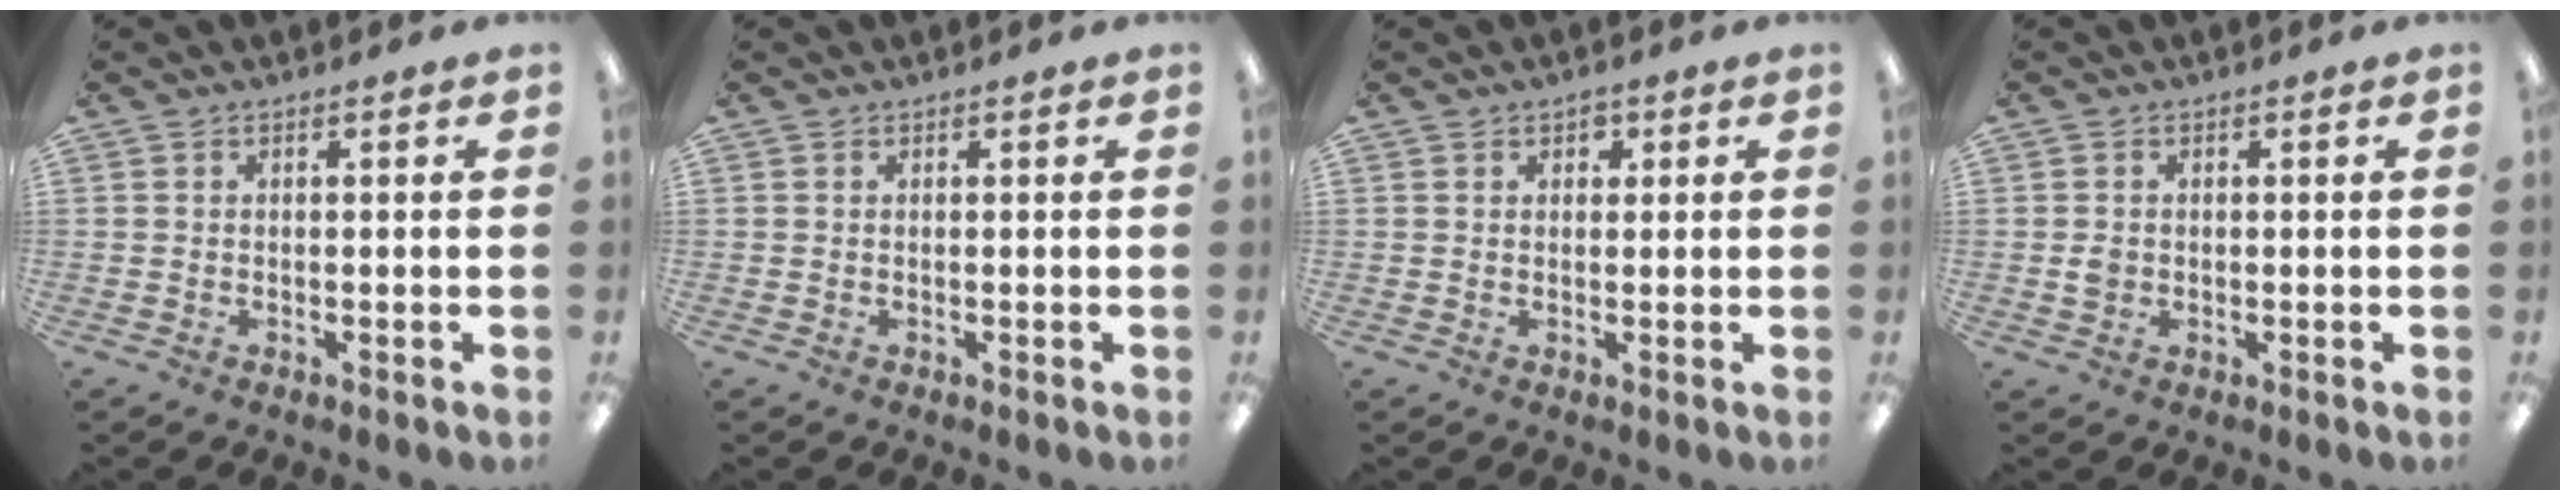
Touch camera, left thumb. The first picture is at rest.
{"total": 0.0}
{"total": 1.8, "force": [1.0, 1.3, 0.6], "torque": [-0.005, 0.000, 0.015]}
{"total": 1.9, "force": [-0.1, 1.7, 0.9], "torque": [-0.010, 0.001, -0.005]}